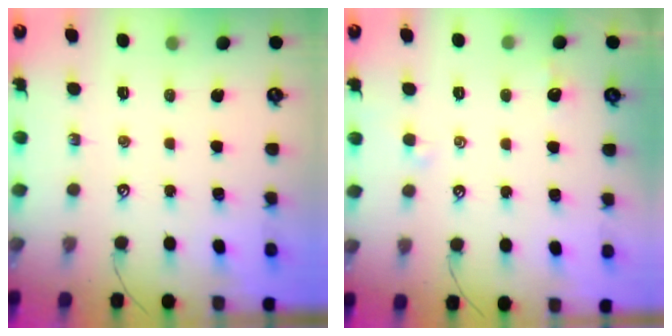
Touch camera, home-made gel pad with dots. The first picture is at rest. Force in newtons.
{"total": 0.6, "press": 0.2, "slide": 0.6}